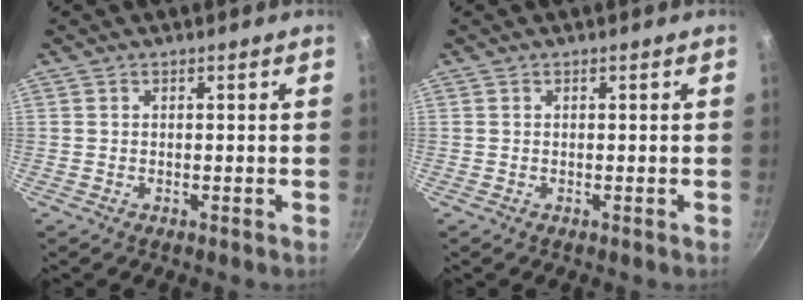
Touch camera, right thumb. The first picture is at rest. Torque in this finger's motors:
{"motor_torque": [0.00, 0.00, -0.06, 0.06, 0.00]}